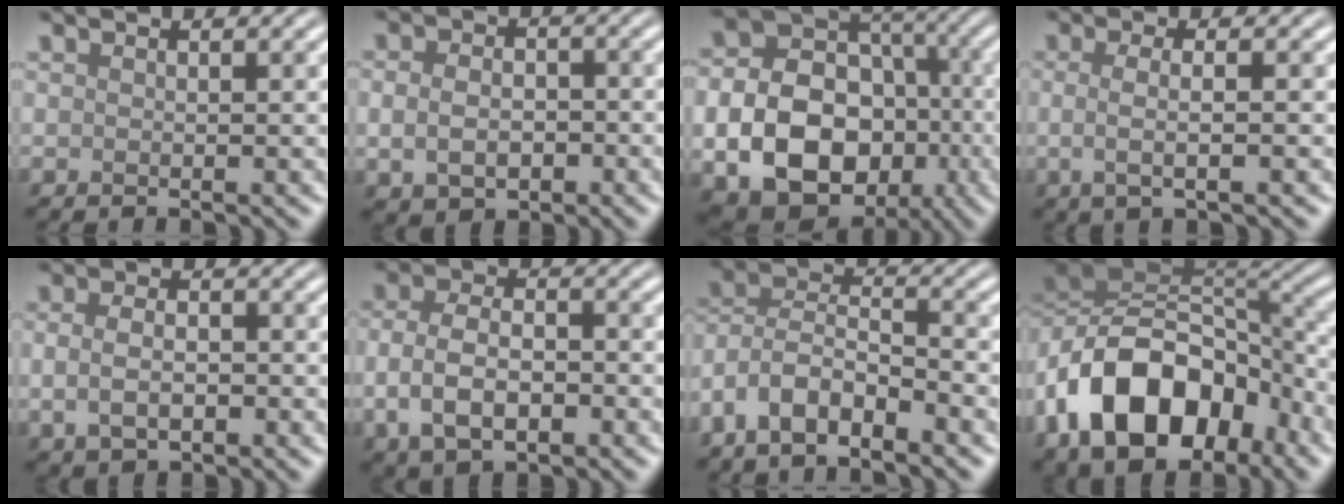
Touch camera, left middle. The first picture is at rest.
{"total": 4.4, "force": [-0.8, 3.2, 2.8], "torque": [-0.045, -0.005, -0.015]}
{"total": 13.0, "force": [-3.4, 9.8, 7.9], "torque": [-0.149, -0.032, -0.054]}
{"total": 2.9, "force": [-0.2, 0.9, 2.7], "torque": [-0.050, -0.006, -0.006]}
{"total": 3.7, "force": [-0.6, 2.3, 2.8], "torque": [-0.048, -0.002, -0.010]}
{"total": 5.8, "force": [-1.6, 3.5, 4.4], "torque": [-0.087, 0.000, -0.033]}
{"total": 7.1, "force": [-4.4, 3.0, 4.8], "torque": [-0.085, 0.008, -0.089]}
{"total": 13.6, "force": [-5.0, 8.7, 9.2], "torque": [-0.167, 0.009, -0.092]}